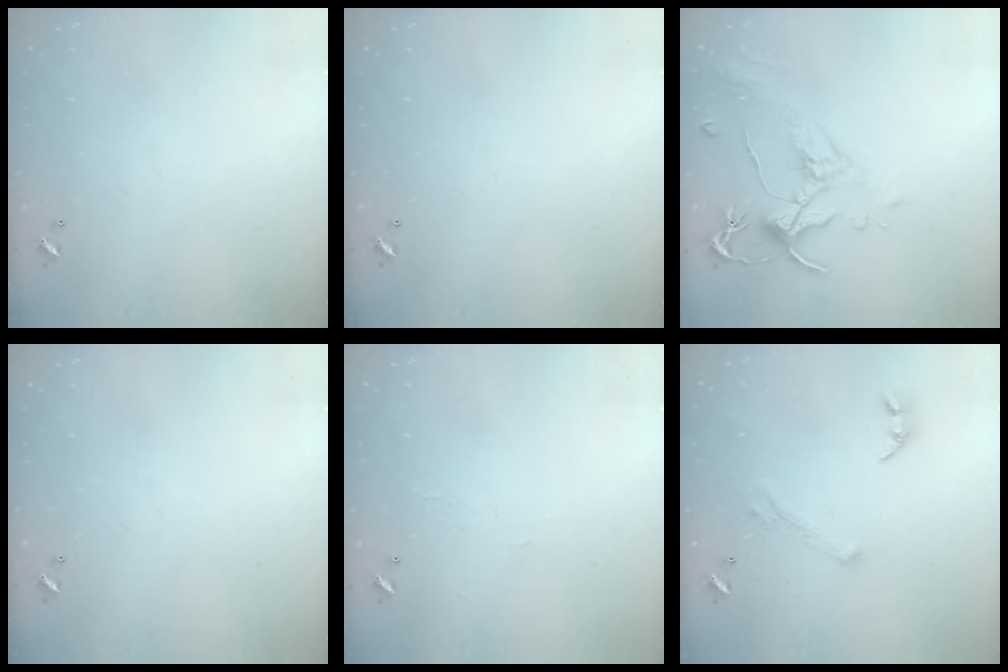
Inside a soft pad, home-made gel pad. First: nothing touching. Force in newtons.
{"total": 0.0}
{"total": 1.8, "press": 1.2, "slide": 1.3}
{"total": 0.0}
{"total": 0.9, "press": 0.7, "slide": 0.6}
{"total": 2.9, "press": 2.8, "slide": 0.8}